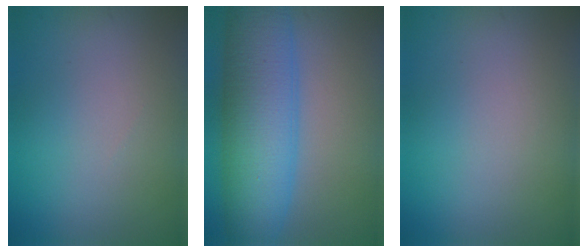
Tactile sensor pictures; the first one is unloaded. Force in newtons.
{"total": 9.9, "press": 9.9, "slide": 0.3}
{"total": 0.0}